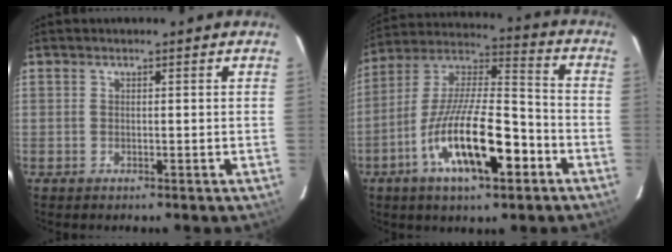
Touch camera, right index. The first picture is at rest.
{"total": 18.8, "force": [-7.9, 5.8, 16.0], "torque": [-0.299, -0.009, -0.142]}